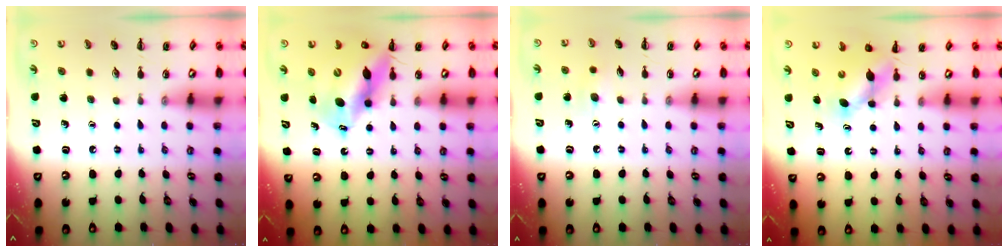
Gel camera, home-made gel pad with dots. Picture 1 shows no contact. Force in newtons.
{"total": 13.6, "press": 13.1, "slide": 3.5}
{"total": 5.7, "press": 5.5, "slide": 1.3}
{"total": 4.7, "press": 4.7, "slide": 0.4}